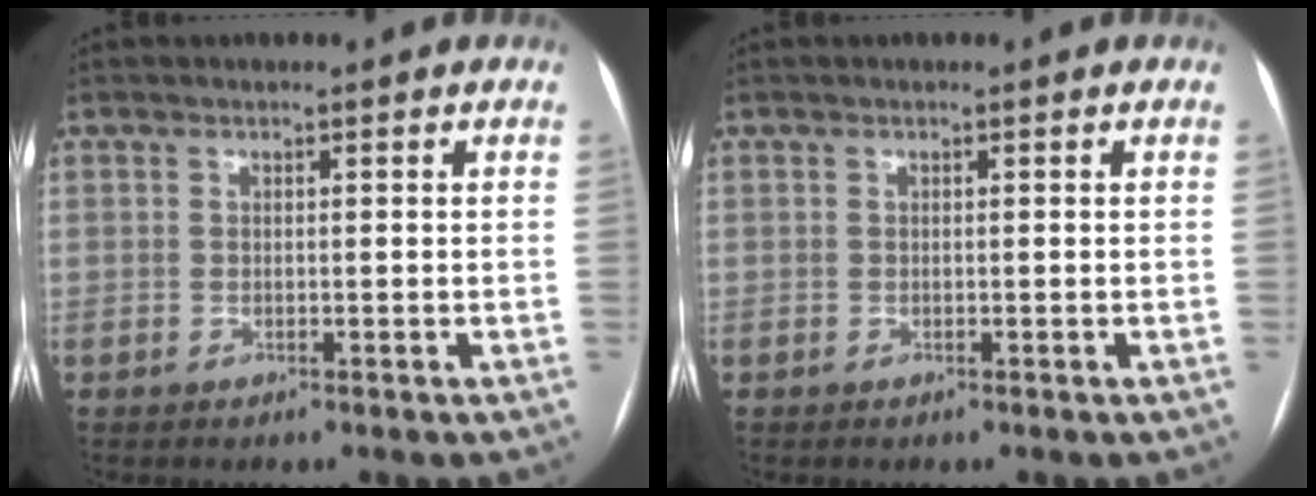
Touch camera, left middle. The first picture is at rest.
{"total": 0.0}